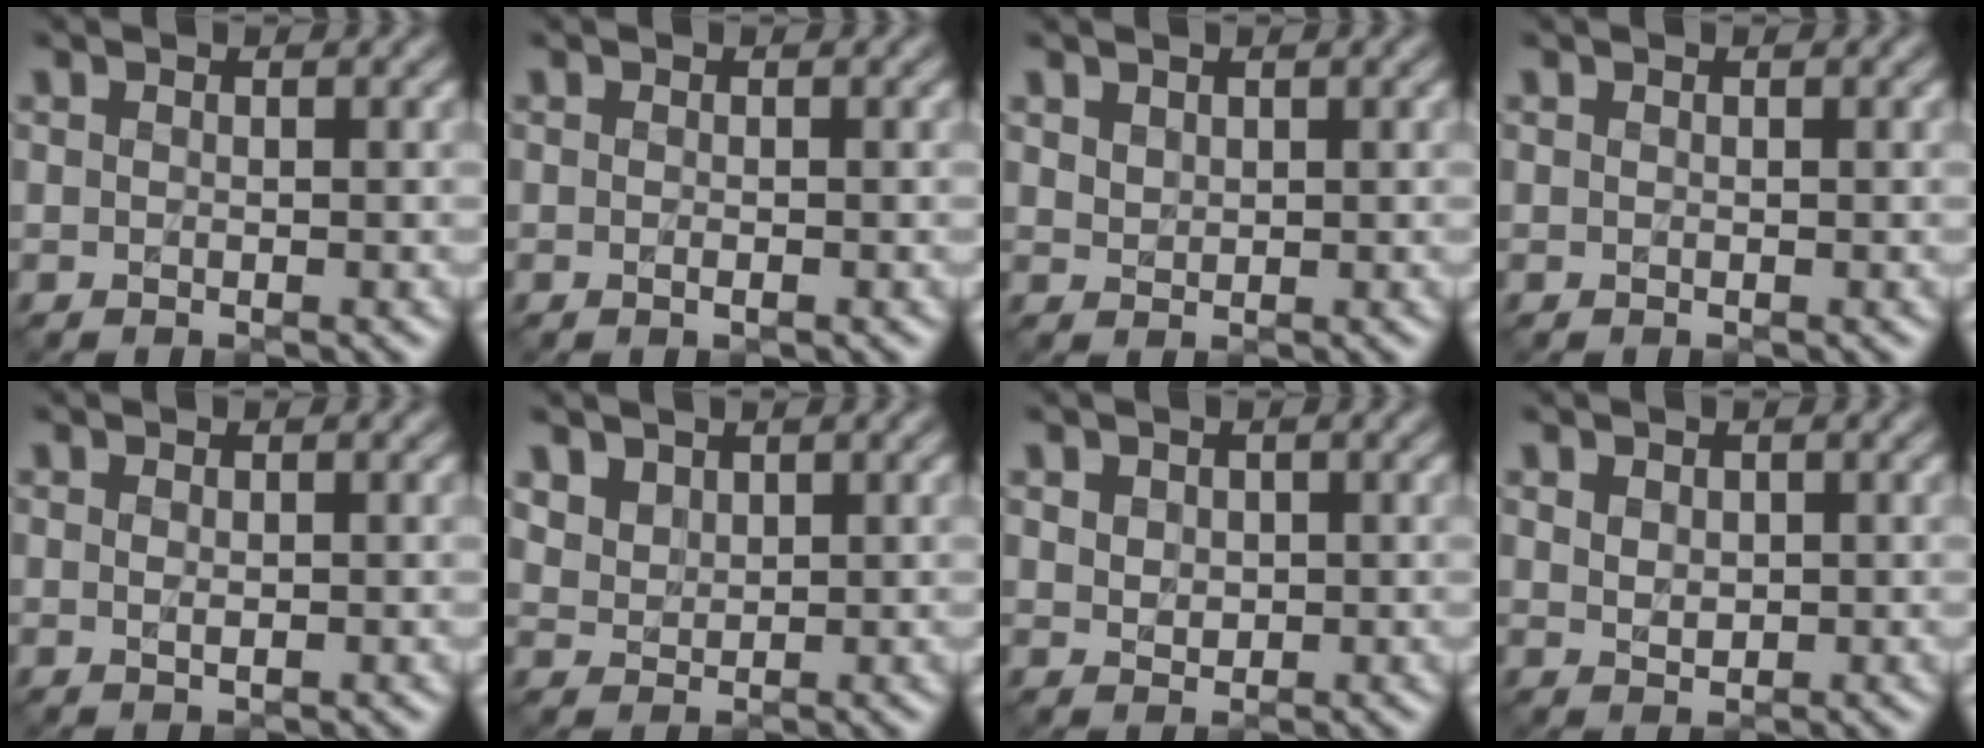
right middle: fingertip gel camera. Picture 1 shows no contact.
{"total": 0.7, "force": [-0.4, 0.1, 0.5], "torque": [-0.007, -0.002, -0.006]}
{"total": 0.9, "force": [0.7, 0.5, 0.2], "torque": [-0.004, -0.004, 0.022]}
{"total": 0.0}
{"total": 0.7, "force": [0.0, 0.2, 0.6], "torque": [-0.012, -0.003, 0.005]}
{"total": 2.5, "force": [1.8, 1.6, 0.8], "torque": [-0.025, -0.004, 0.053]}
{"total": 2.1, "force": [0.9, 1.6, 0.9], "torque": [-0.024, 0.005, 0.023]}
{"total": 1.4, "force": [0.5, 1.1, 0.8], "torque": [-0.011, -0.005, 0.018]}